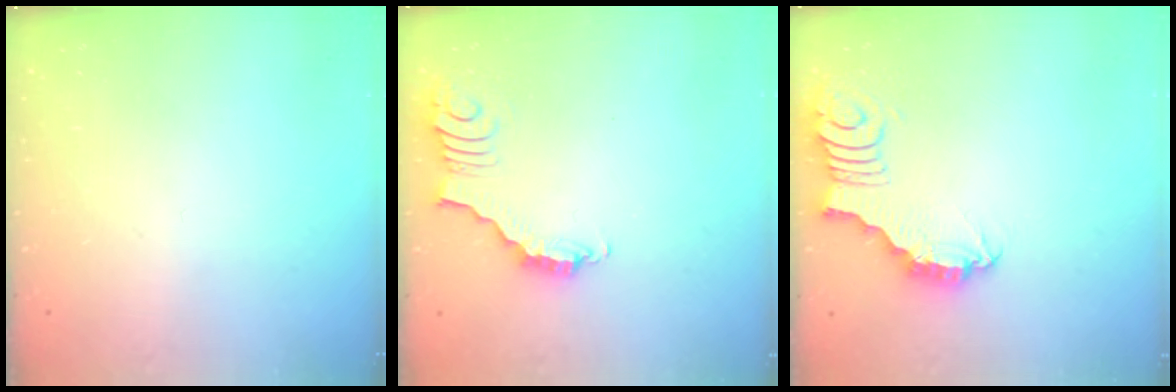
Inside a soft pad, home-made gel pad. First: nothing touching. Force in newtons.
{"total": 3.5, "press": 3.4, "slide": 0.7}
{"total": 2.3, "press": 2.3, "slide": 0.4}